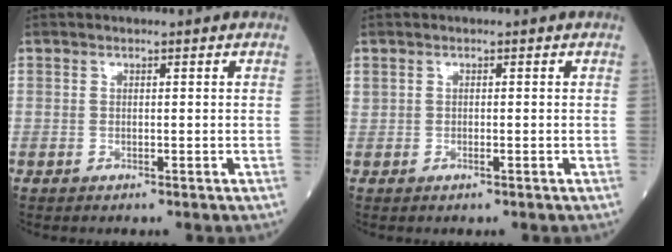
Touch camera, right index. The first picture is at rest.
{"total": 0.5, "force": [0.0, 0.3, 0.4], "torque": [-0.017, 0.001, 0.008]}